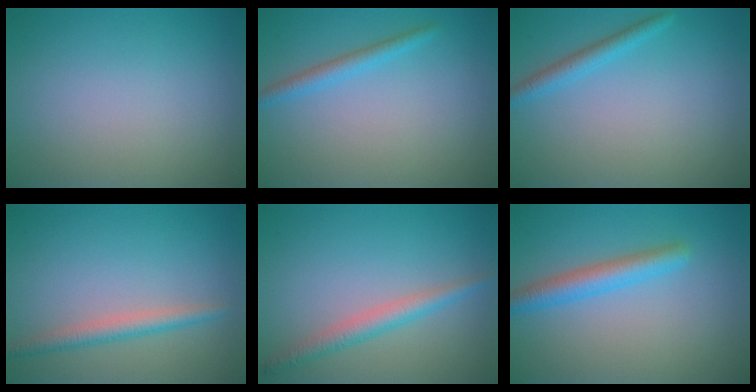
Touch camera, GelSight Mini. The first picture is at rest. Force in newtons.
{"total": 1.8, "press": 1.8, "slide": 0.1}
{"total": 1.9, "press": 1.9, "slide": 0.2}
{"total": 2.3, "press": 2.3, "slide": 0.1}
{"total": 2.5, "press": 2.5, "slide": 0.1}
{"total": 3.1, "press": 3.1, "slide": 0.1}